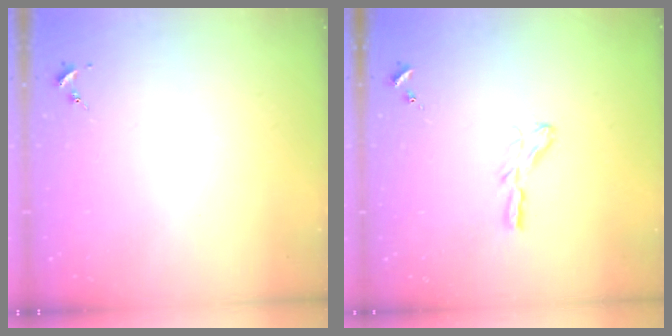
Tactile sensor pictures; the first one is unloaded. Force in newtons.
{"total": 5.9, "press": 5.9, "slide": 0.5}